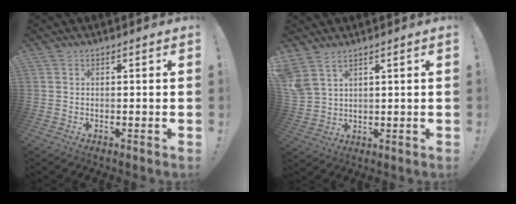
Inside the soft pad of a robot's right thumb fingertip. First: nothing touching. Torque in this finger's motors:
{"motor_torque": [1.26, 3.12, 1.28, 0.50, 0.49]}